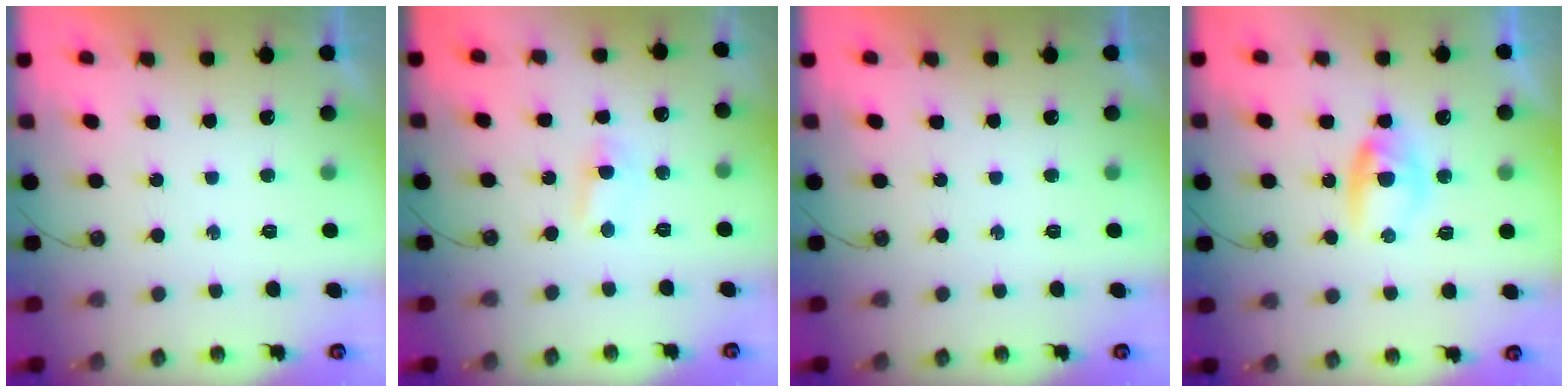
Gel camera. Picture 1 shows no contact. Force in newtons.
{"total": 4.8, "press": 1.8, "slide": 4.5}
{"total": 0.0}
{"total": 5.0, "press": 4.9, "slide": 0.6}